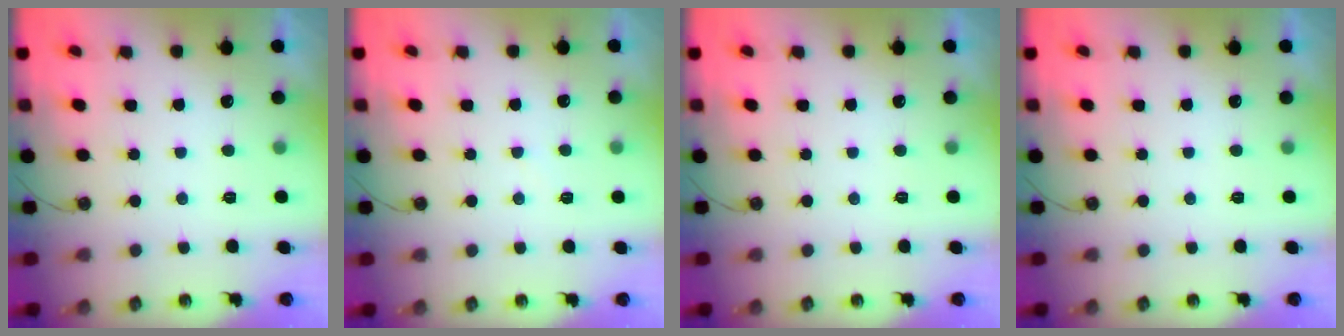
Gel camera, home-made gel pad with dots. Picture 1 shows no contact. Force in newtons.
{"total": 2.5, "press": 2.5, "slide": 0.3}
{"total": 0.0}
{"total": 0.0}